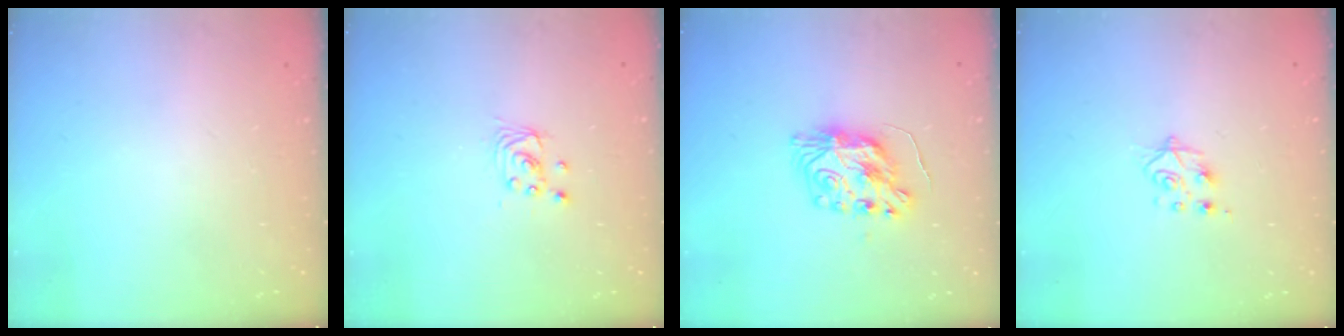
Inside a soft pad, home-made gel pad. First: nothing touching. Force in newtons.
{"total": 2.4, "press": 2.4, "slide": 0.2}
{"total": 9.4, "press": 9.4, "slide": 0.9}
{"total": 7.6, "press": 7.5, "slide": 0.7}